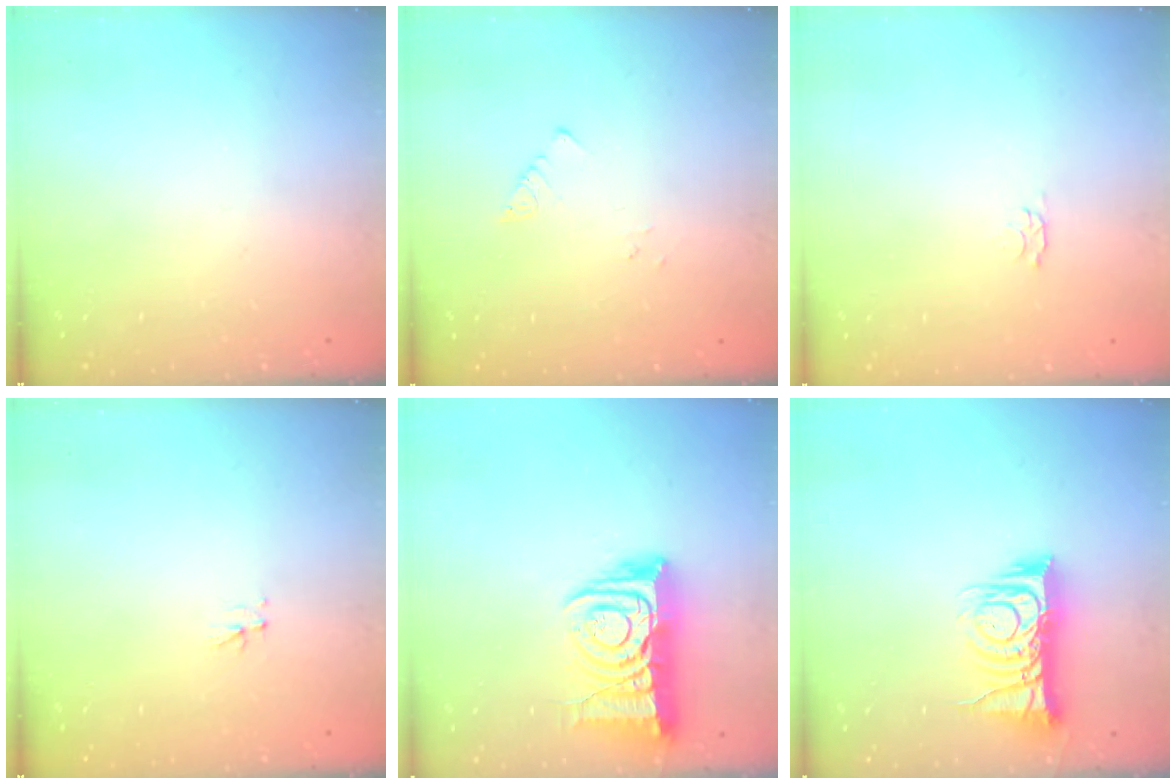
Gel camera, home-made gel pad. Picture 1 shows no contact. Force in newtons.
{"total": 1.8, "press": 1.8, "slide": 0.2}
{"total": 2.8, "press": 2.7, "slide": 0.5}
{"total": 3.0, "press": 3.0, "slide": 0.3}
{"total": 13.5, "press": 13.4, "slide": 1.5}
{"total": 10.8, "press": 10.8, "slide": 0.7}